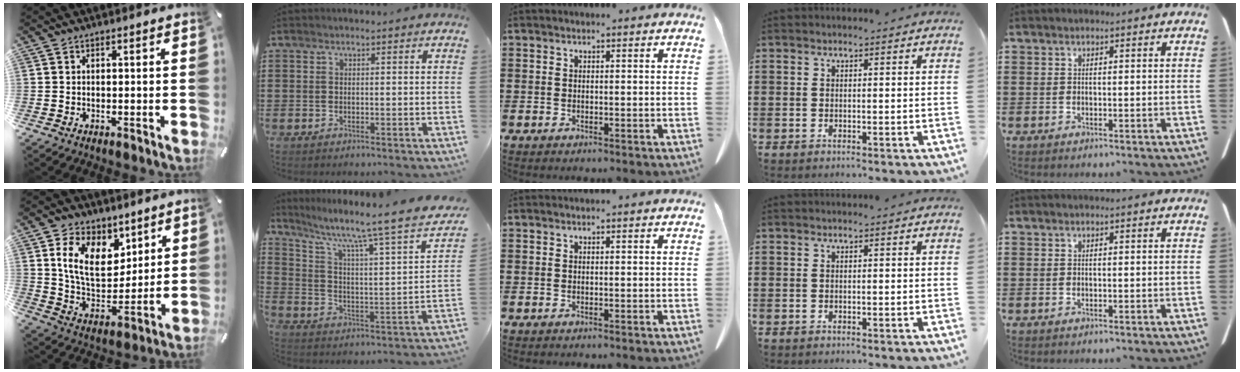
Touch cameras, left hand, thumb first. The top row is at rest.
{"thumb": {"total": 14.2, "force": [6.8, 9.6, 7.9], "torque": [-0.146, -0.029, 0.130]}, "index": {"total": 7.9, "force": [5.9, 0.0, 5.2], "torque": [-0.116, -0.055, 0.083]}}